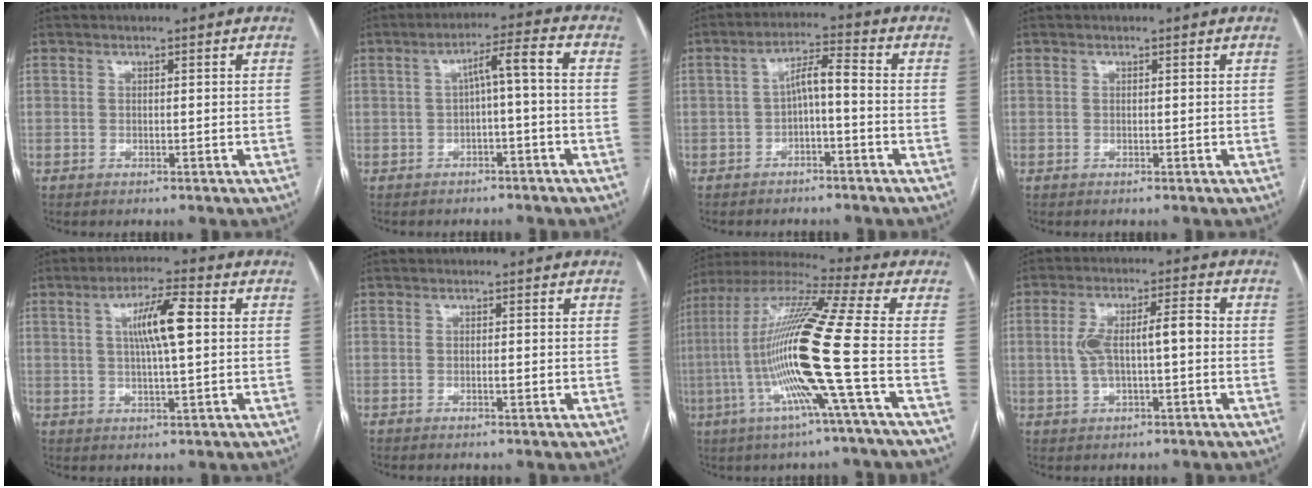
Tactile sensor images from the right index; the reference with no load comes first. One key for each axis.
{"total": 5.5, "fx": -0.3, "fy": 0.4, "fz": 5.5, "tx": -0.087, "ty": 0.027, "tz": 0.000}
{"total": 5.1, "fx": -0.9, "fy": 1.1, "fz": 4.8, "tx": -0.088, "ty": 0.022, "tz": -0.016}
{"total": 0.0}
{"total": 8.1, "fx": 1.6, "fy": 1.0, "fz": 7.9, "tx": -0.142, "ty": 0.010, "tz": 0.028}
{"total": 0.9, "fx": -0.1, "fy": 0.2, "fz": 0.9, "tx": -0.016, "ty": -0.002, "tz": -0.002}
{"total": 18.4, "fx": -3.9, "fy": -1.6, "fz": 18.0, "tx": -0.360, "ty": -0.006, "tz": -0.092}
{"total": 8.3, "fx": 0.0, "fy": 2.4, "fz": 7.9, "tx": -0.160, "ty": 0.028, "tz": 0.004}